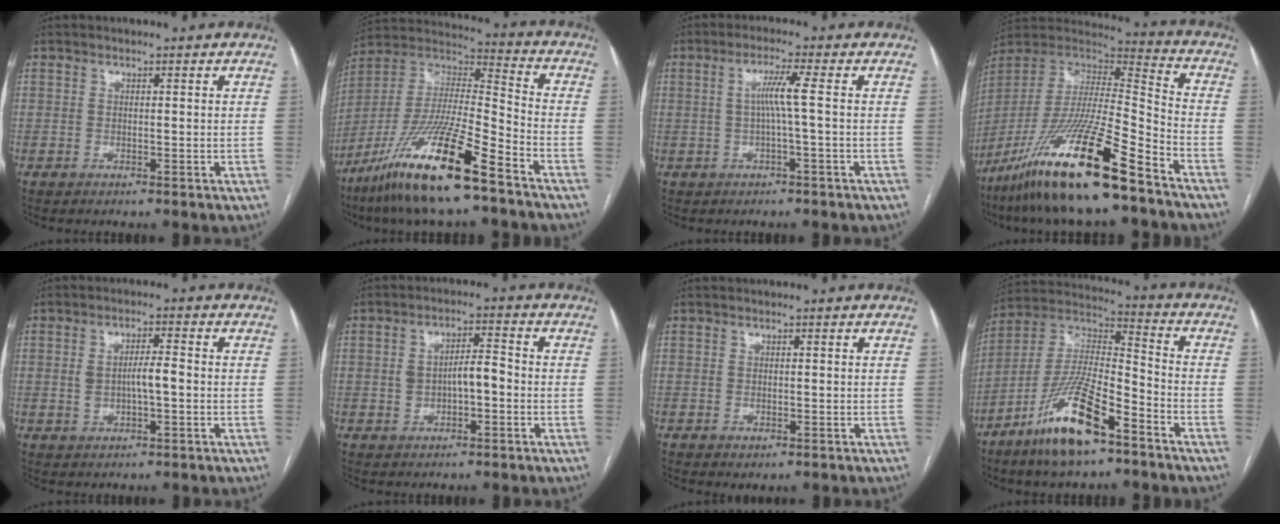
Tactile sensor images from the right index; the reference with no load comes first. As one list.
[{"total": 20.6, "force": [-13.1, 1.8, 15.8], "torque": [-0.339, -0.036, -0.244]}, {"total": 3.9, "force": [0.1, -0.8, 3.8], "torque": [-0.072, 0.007, 0.003]}, {"total": 24.2, "force": [-16.7, 1.6, 17.4], "torque": [-0.345, -0.042, -0.308]}, {"total": 4.5, "force": [-0.3, 1.4, 4.2], "torque": [-0.083, 0.010, 0.001]}, {"total": 5.2, "force": [-0.7, 2.3, 4.6], "torque": [-0.088, 0.021, -0.007]}, {"total": 1.1, "force": [-0.5, 0.7, 0.7], "torque": [-0.008, 0.000, -0.001]}, {"total": 16.2, "force": [-9.8, 3.5, 12.4], "torque": [-0.251, -0.007, -0.181]}]